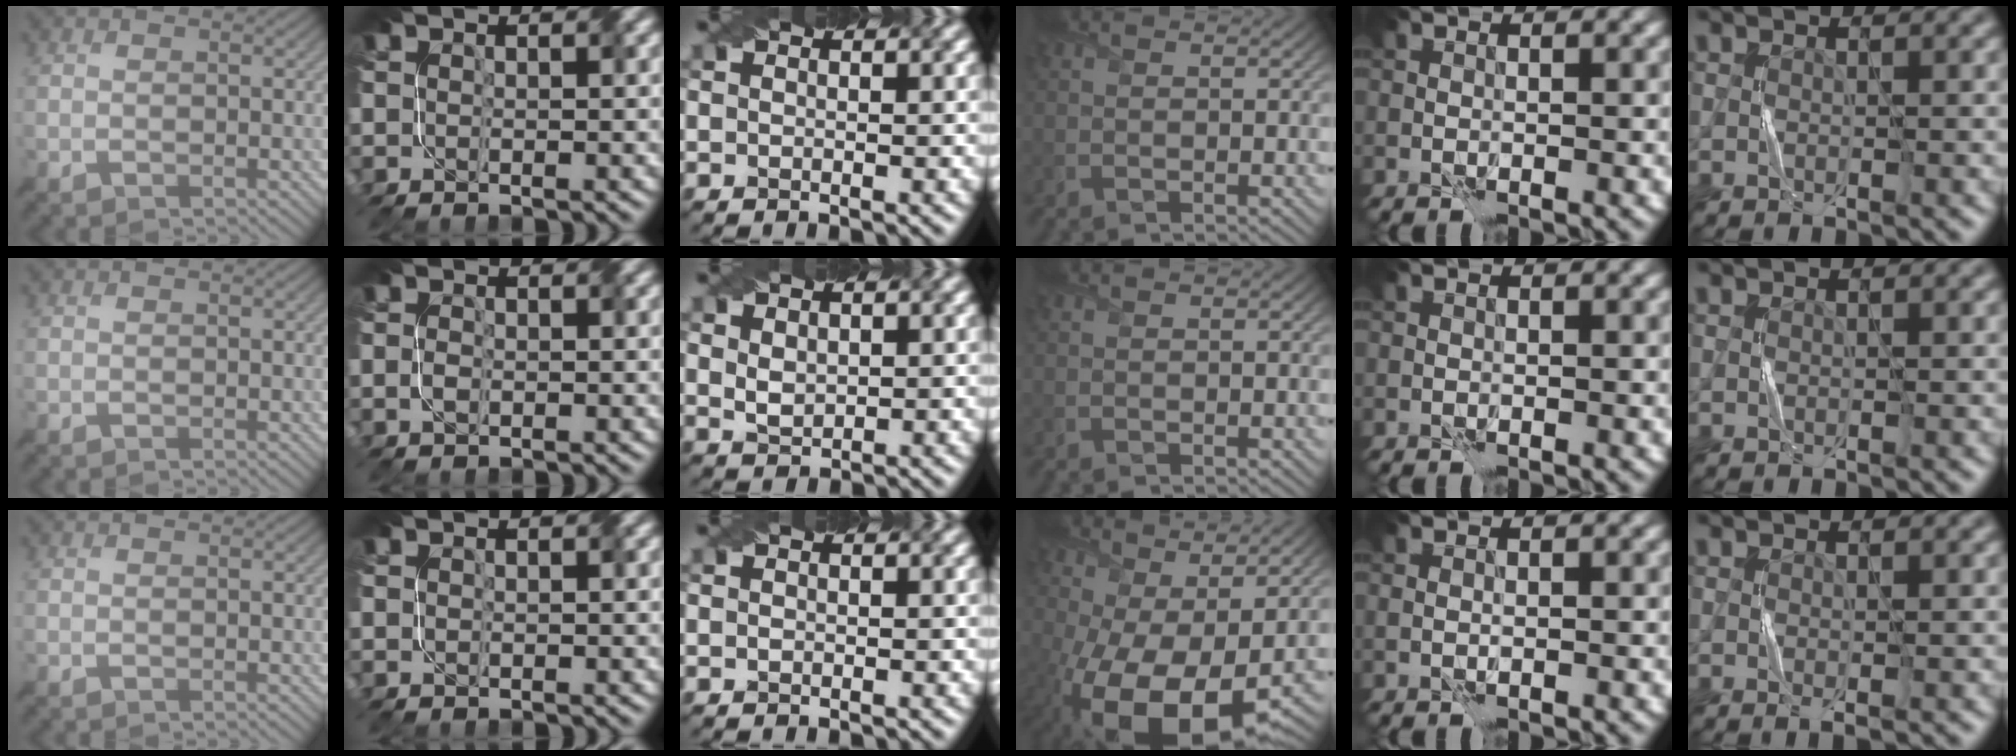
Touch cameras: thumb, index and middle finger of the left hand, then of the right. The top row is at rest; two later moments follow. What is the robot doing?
{"motion": "fold", "object": "file"}